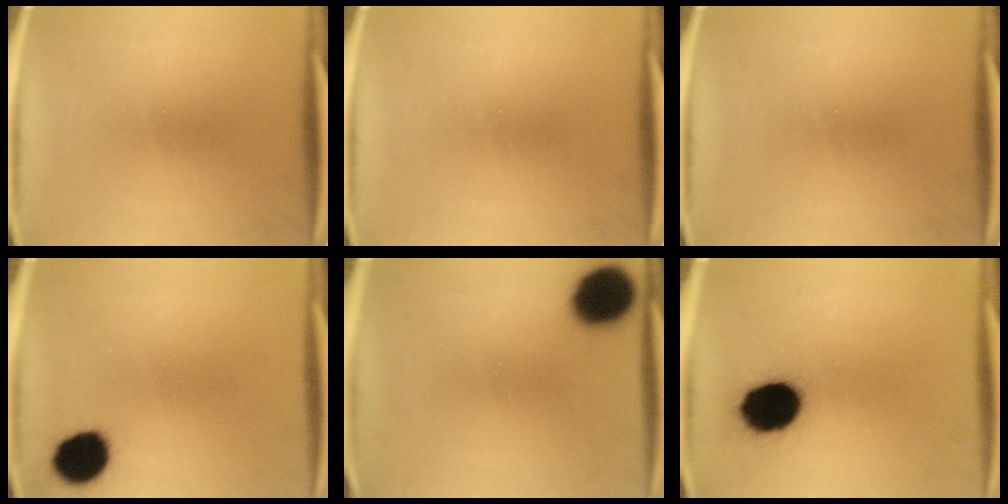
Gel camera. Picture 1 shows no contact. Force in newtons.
{"total": 0.0}
{"total": 0.0}
{"total": 9.8}
{"total": 13.7}
{"total": 14.8}